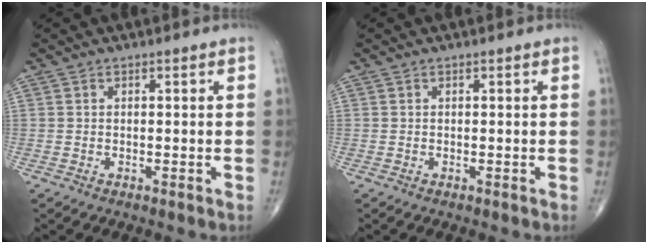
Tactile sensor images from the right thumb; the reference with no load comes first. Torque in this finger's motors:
{"motor_torque": [-0.11, 0.10, 0.06, 0.06, 0.01]}